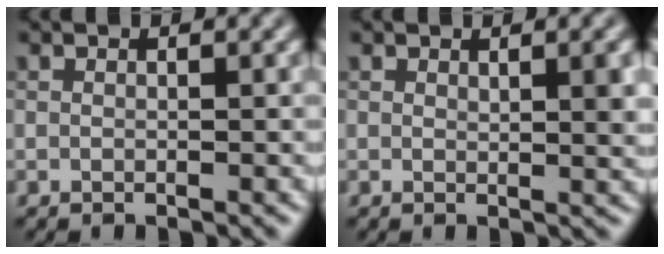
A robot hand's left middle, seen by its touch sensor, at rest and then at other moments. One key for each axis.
{"total": 2.0, "fx": 0.9, "fy": 0.5, "fz": 1.8, "tx": -0.021, "ty": -0.002, "tz": 0.016}